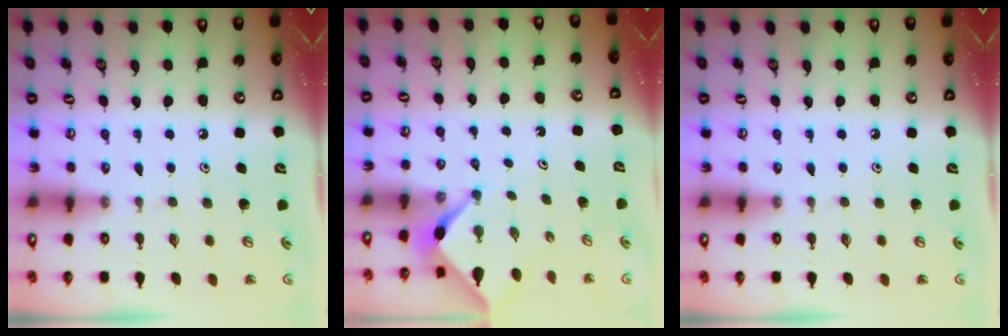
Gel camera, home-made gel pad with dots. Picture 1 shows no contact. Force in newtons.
{"total": 2.3, "press": 2.3, "slide": 0.3}
{"total": 0.0}